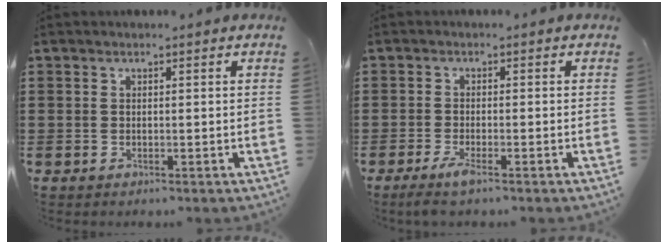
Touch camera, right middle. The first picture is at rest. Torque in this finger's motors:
{"motor_torque": [0.64, -0.08, 0.15, 0.04]}